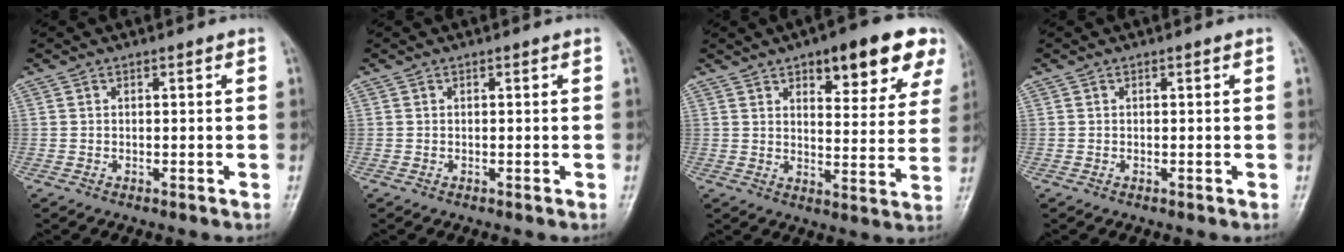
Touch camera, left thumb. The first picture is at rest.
{"total": 0.0}
{"total": 15.5, "force": [8.9, 6.0, 11.2], "torque": [-0.095, -0.033, 0.115]}
{"total": 0.0}